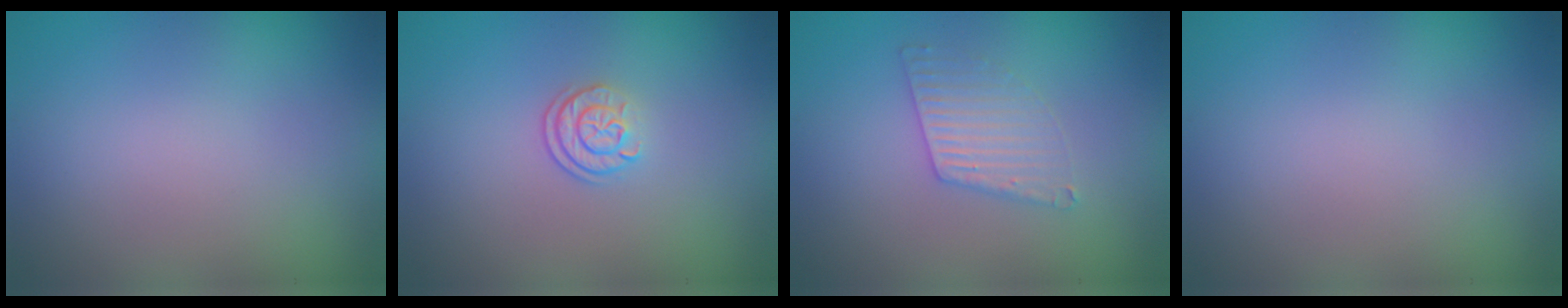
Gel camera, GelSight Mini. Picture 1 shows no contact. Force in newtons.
{"total": 2.2, "press": 1.7, "slide": 1.4}
{"total": 2.5, "press": 2.5, "slide": 0.2}
{"total": 0.0}